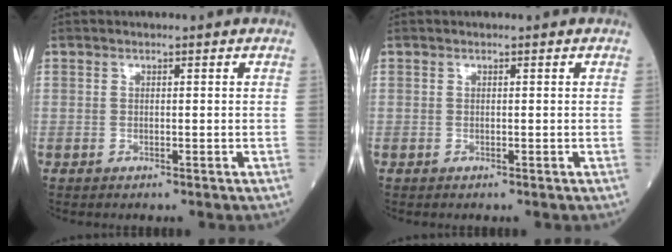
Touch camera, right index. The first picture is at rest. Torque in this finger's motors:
{"motor_torque": [0.00, 0.00, 0.00, -0.01]}